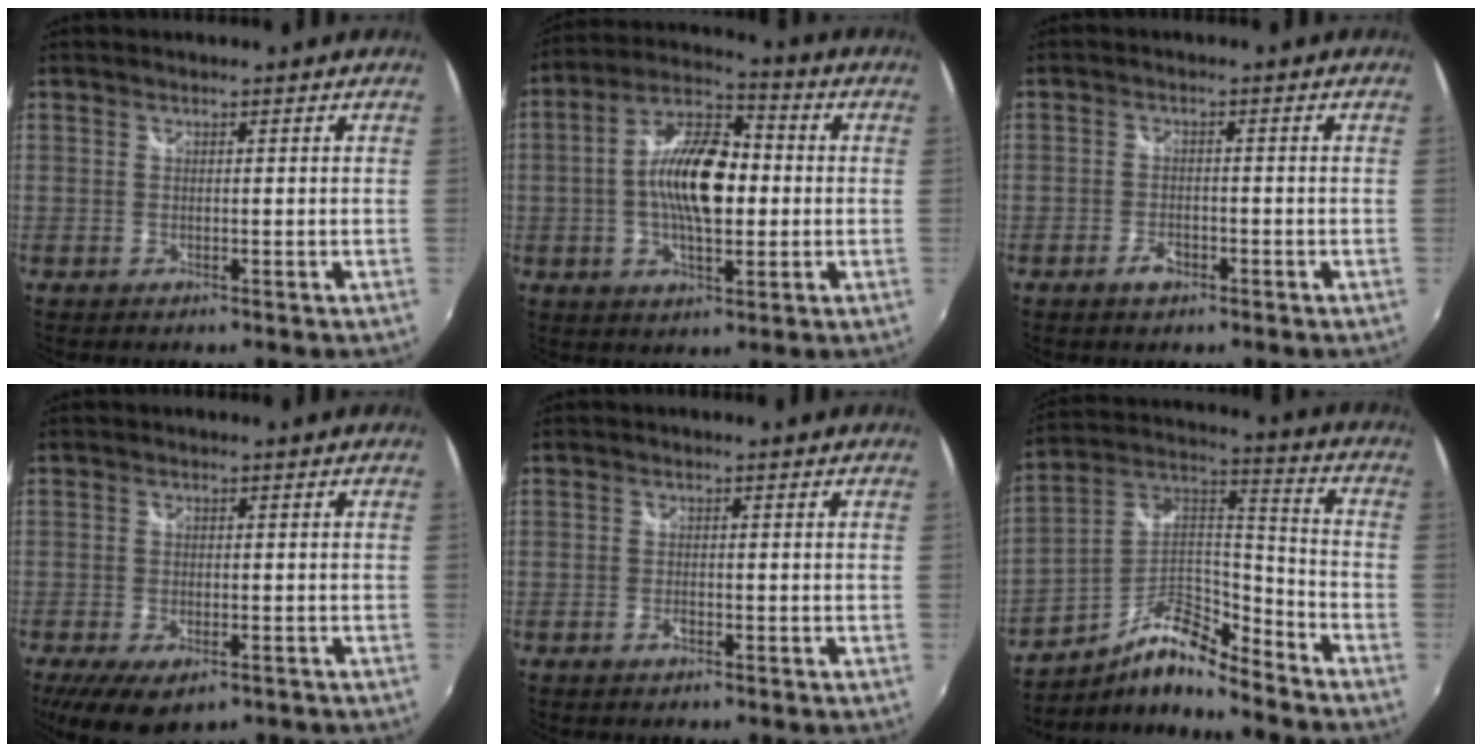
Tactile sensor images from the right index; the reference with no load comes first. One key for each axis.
{"total": 14.1, "fx": -0.7, "fy": 6.3, "fz": 12.6, "tx": -0.234, "ty": 0.015, "tz": -0.018}
{"total": 3.0, "fx": -1.9, "fy": 1.6, "fz": 1.6, "tx": -0.036, "ty": -0.002, "tz": -0.036}
{"total": 9.3, "fx": -5.5, "fy": 4.4, "fz": 6.1, "tx": -0.135, "ty": -0.036, "tz": -0.086}
{"total": 1.5, "fx": -0.9, "fy": 0.9, "fz": 0.8, "tx": -0.017, "ty": -0.002, "tz": -0.017}
{"total": 13.7, "fx": -9.6, "fy": 4.3, "fz": 8.8, "tx": -0.173, "ty": 0.022, "tz": -0.179}